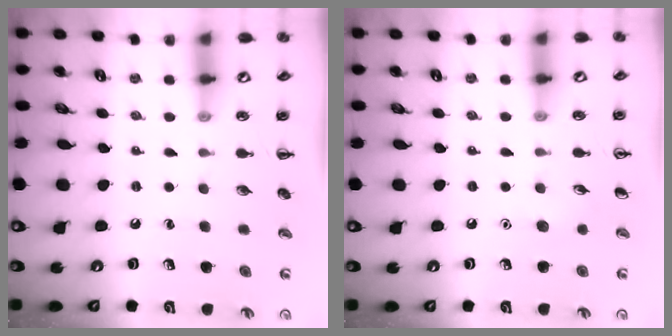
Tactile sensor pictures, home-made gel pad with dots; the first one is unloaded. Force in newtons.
{"total": 3.9, "press": 3.8, "slide": 1.0}